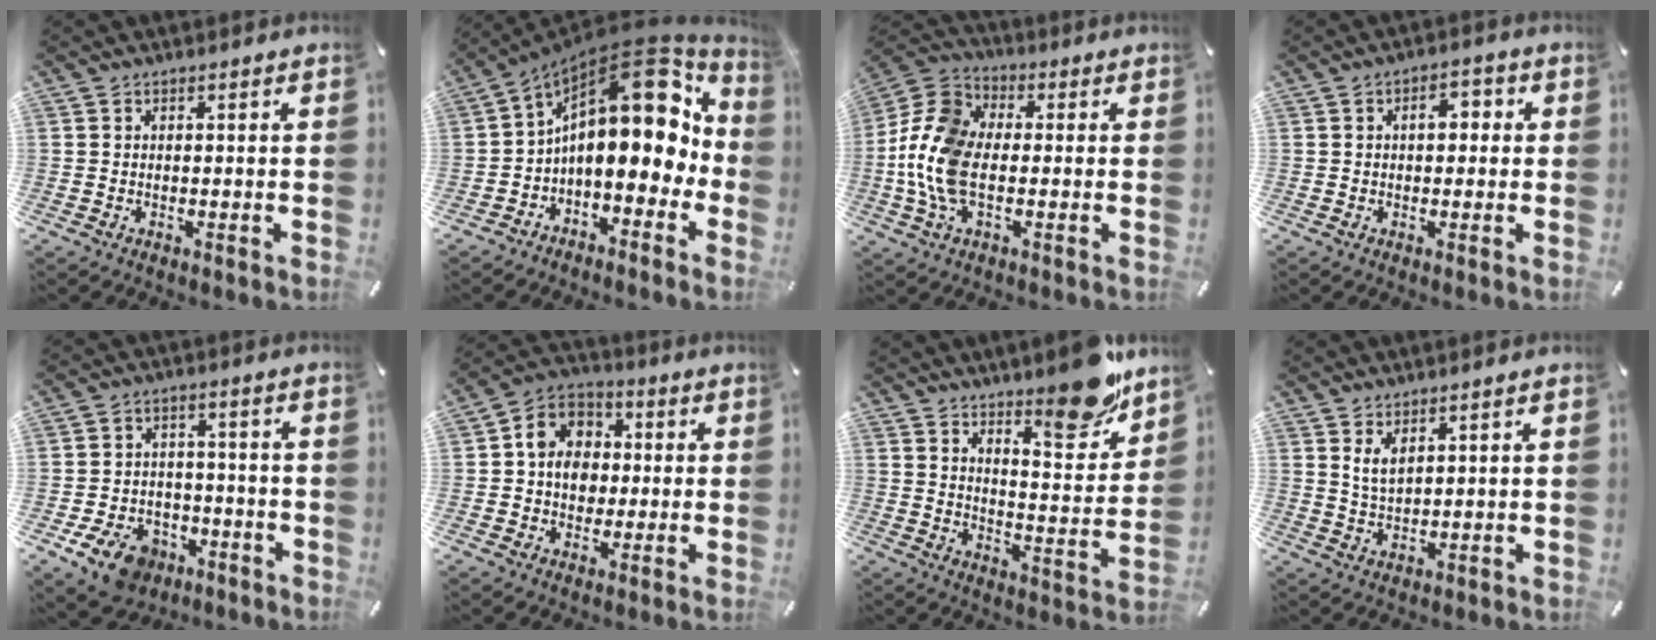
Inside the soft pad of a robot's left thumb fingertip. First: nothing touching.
{"total": 21.4, "force": [4.6, 12.2, 16.9], "torque": [-0.247, -0.046, 0.078]}
{"total": 13.4, "force": [-2.3, 8.3, 10.2], "torque": [-0.226, 0.006, -0.040]}
{"total": 4.5, "force": [0.5, 2.8, 3.5], "torque": [-0.038, 0.001, -0.003]}
{"total": 10.0, "force": [-5.8, 6.6, 4.8], "torque": [-0.094, 0.039, -0.101]}
{"total": 10.1, "force": [-0.3, 9.2, 4.2], "torque": [-0.091, 0.015, -0.007]}
{"total": 14.4, "force": [12.2, 4.0, 6.4], "torque": [-0.062, -0.107, 0.208]}
{"total": 4.0, "force": [2.7, 1.7, 2.5], "torque": [-0.054, -0.005, 0.048]}